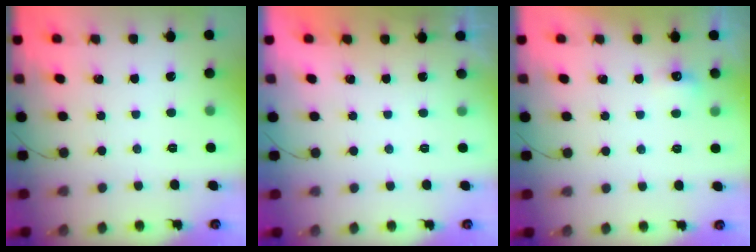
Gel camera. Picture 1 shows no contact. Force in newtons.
{"total": 0.0}
{"total": 3.9, "press": 3.7, "slide": 1.0}